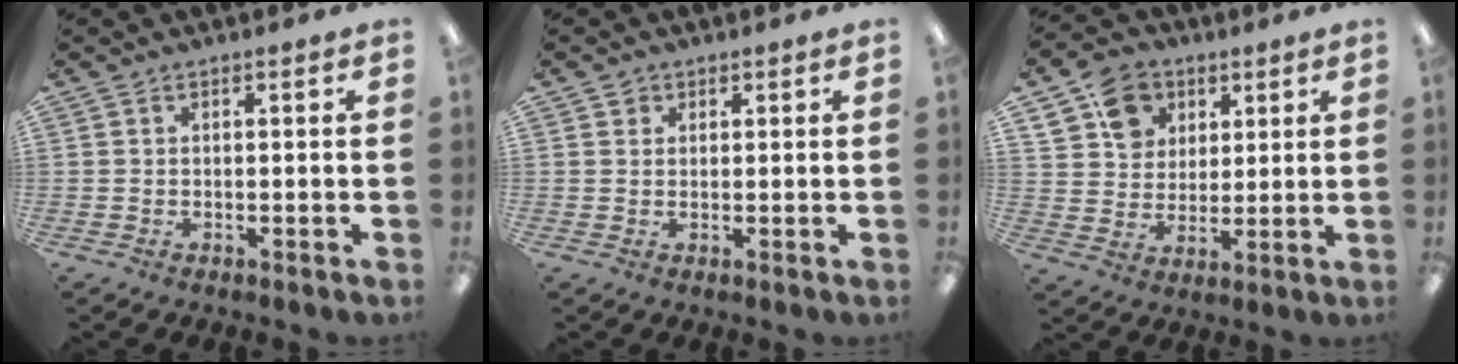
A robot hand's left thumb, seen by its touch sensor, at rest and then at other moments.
{"total": 1.4, "force": [0.9, 1.1, 0.1], "torque": [0.006, -0.001, 0.016]}
{"total": 12.1, "force": [6.5, 9.5, 3.8], "torque": [-0.072, -0.020, 0.126]}